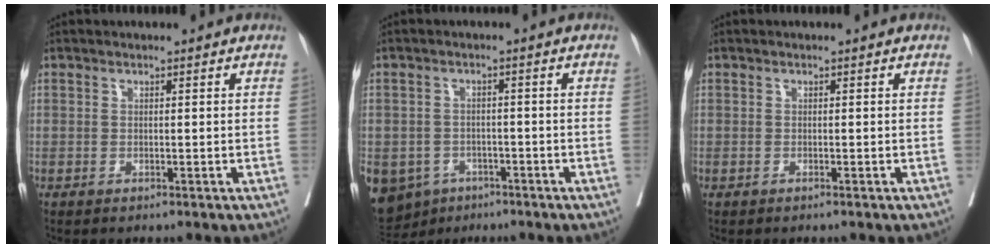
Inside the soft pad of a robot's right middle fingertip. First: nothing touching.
{"total": 11.4, "force": [-6.3, 8.9, 3.2], "torque": [-0.095, -0.004, -0.085]}
{"total": 0.0}